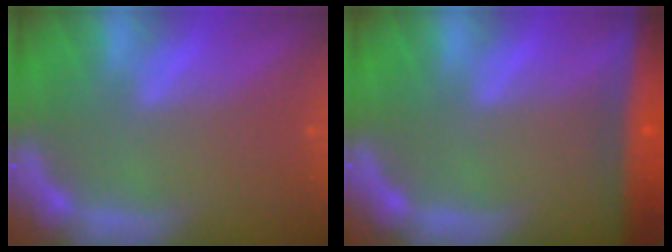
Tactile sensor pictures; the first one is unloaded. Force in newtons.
{"total": 9.5}